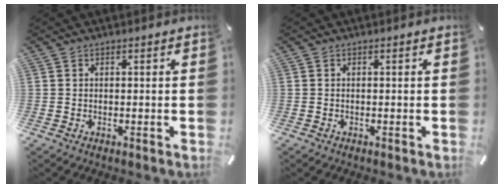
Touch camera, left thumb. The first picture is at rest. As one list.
[{"total": 0.0}]